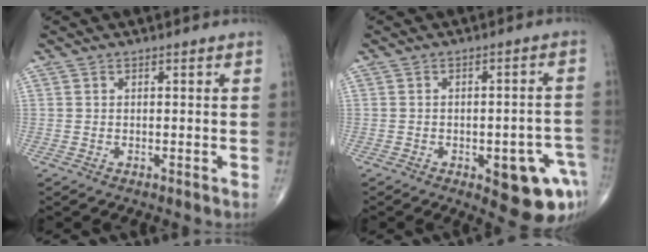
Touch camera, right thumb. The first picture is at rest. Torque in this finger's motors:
{"motor_torque": [1.85, 1.05, 0.76, -1.12, 0.26]}